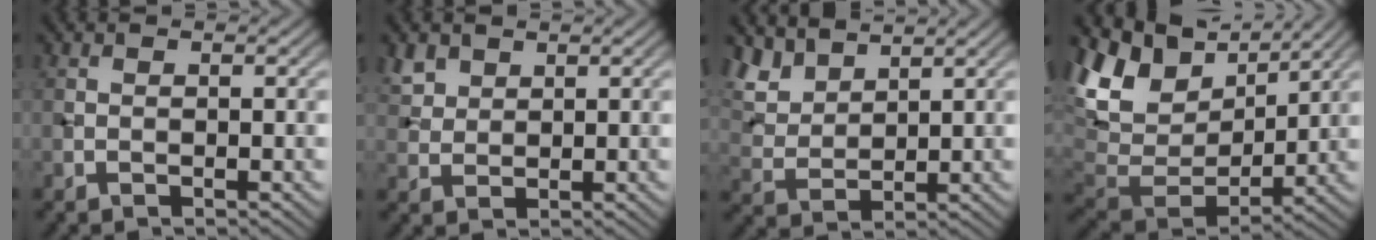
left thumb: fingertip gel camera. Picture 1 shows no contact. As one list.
[{"total": 3.2, "force": [2.1, 2.1, 1.2], "torque": [-0.038, 0.004, 0.048]}, {"total": 6.1, "force": [4.9, 2.7, 2.5], "torque": [-0.075, 0.005, 0.107]}, {"total": 12.9, "force": [6.3, 7.9, 8.1], "torque": [-0.209, 0.019, 0.118]}]